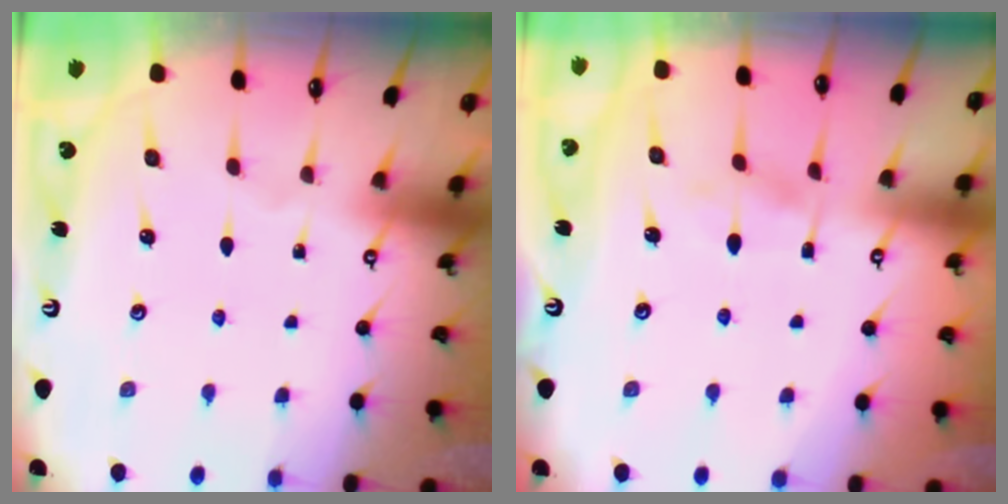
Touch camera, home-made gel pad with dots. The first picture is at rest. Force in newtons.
{"total": 4.5, "press": 4.4, "slide": 0.2}